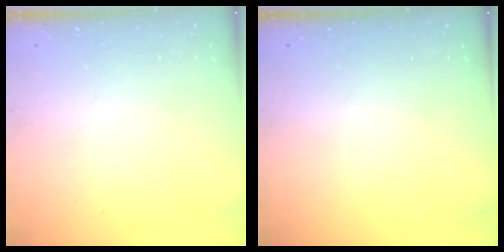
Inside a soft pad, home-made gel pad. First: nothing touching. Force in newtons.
{"total": 0.0}